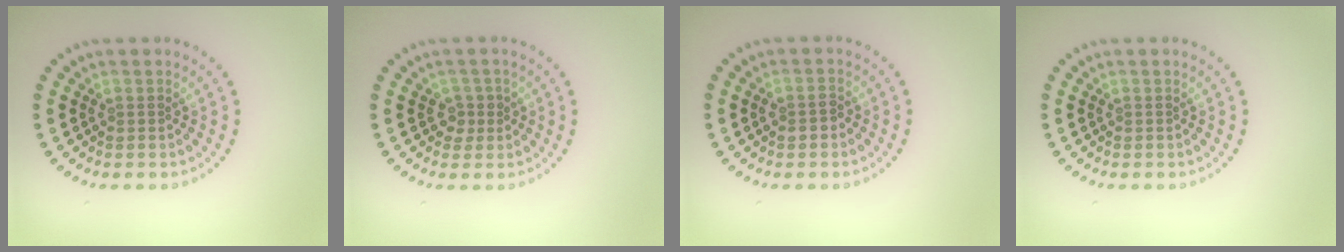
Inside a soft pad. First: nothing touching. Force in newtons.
{"total": 1.3, "press": 1.2, "slide": 0.6}
{"total": 1.4, "press": 1.4, "slide": 0.4}
{"total": 0.0}